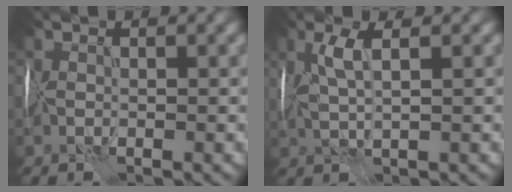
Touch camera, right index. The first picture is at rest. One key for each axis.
{"total": 2.8, "fx": 1.1, "fy": 0.4, "fz": 2.5, "tx": -0.057, "ty": 0.011, "tz": 0.023}